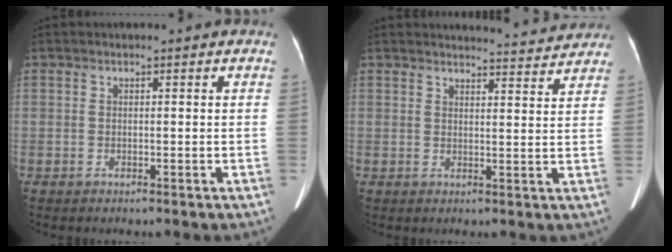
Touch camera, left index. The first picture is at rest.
{"total": 6.3, "force": [6.3, 0.3, 0.3], "torque": [-0.008, -0.004, 0.066]}